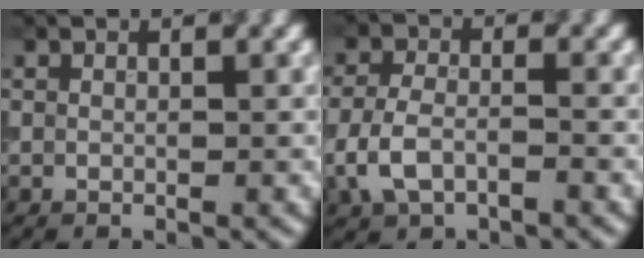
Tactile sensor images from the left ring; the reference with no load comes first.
{"total": 3.9, "force": [-1.7, 2.2, 2.8], "torque": [-0.062, 0.000, -0.041]}